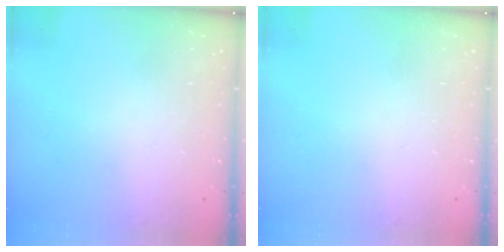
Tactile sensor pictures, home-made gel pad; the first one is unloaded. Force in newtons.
{"total": 0.0}